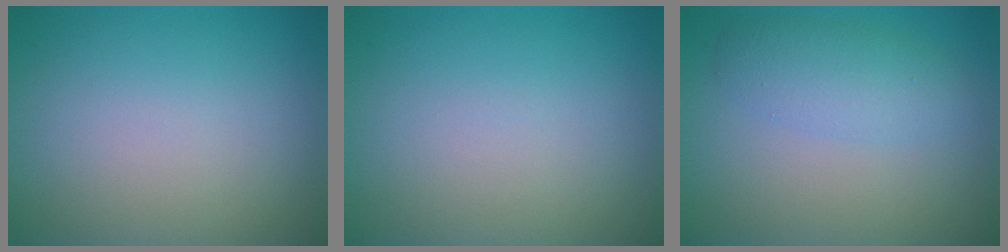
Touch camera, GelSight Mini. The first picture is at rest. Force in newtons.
{"total": 0.0}
{"total": 3.0, "press": 3.0, "slide": 0.1}